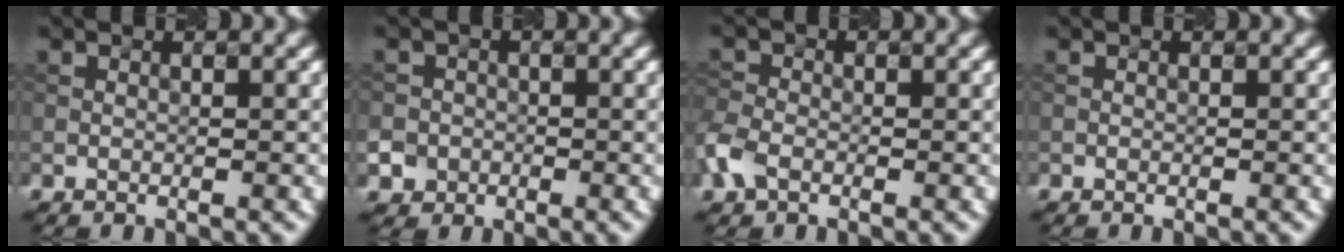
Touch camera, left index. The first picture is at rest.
{"total": 4.1, "force": [-1.8, 3.6, 0.7], "torque": [-0.001, -0.001, -0.047]}
{"total": 2.8, "force": [-1.4, 1.8, 1.5], "torque": [-0.040, 0.001, -0.041]}
{"total": 0.0}